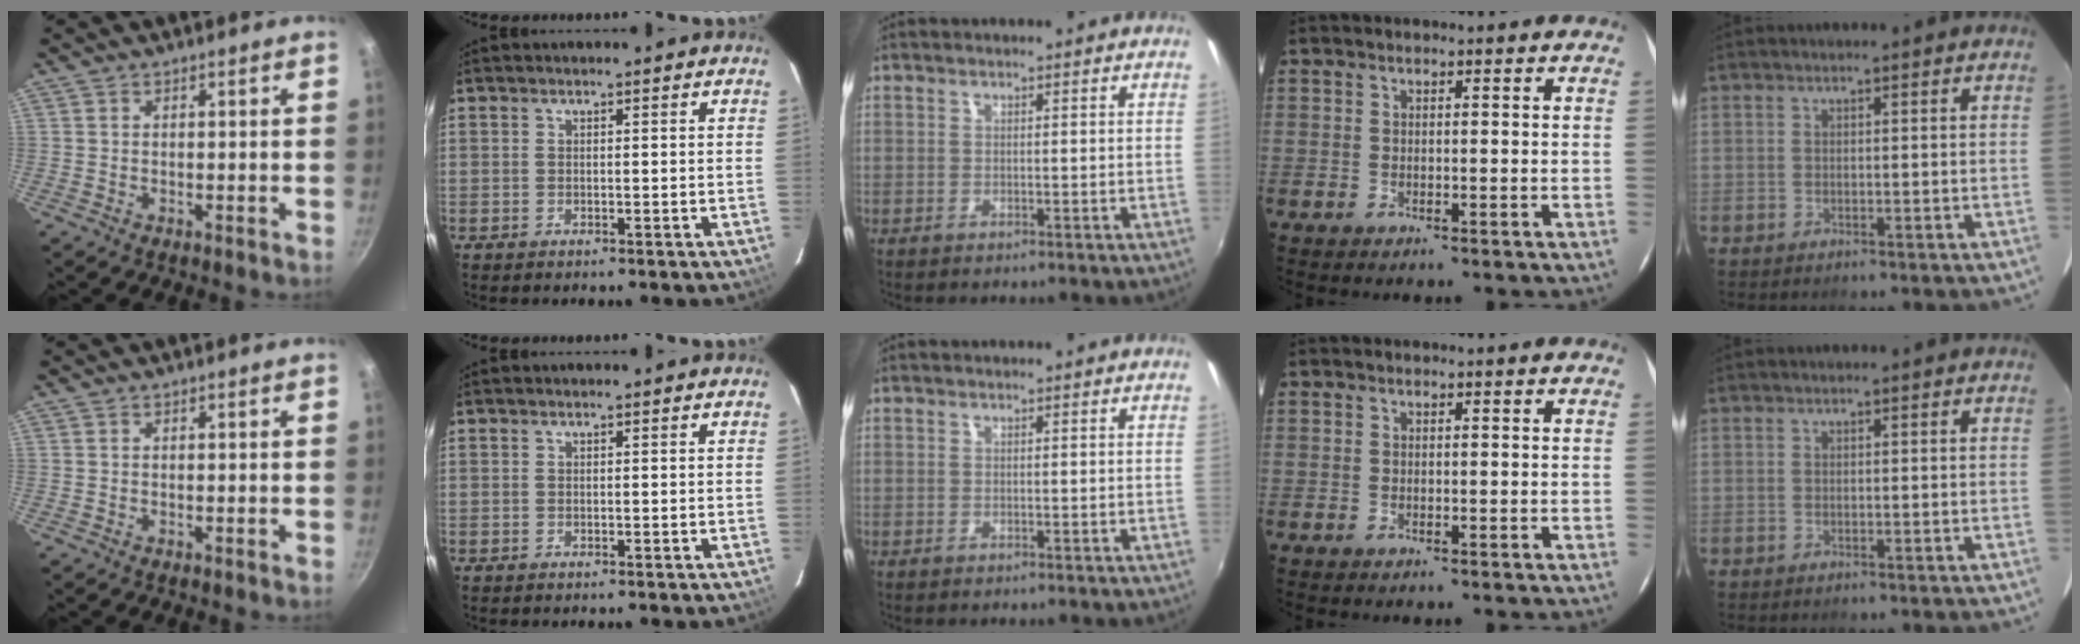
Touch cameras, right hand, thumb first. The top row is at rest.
{}